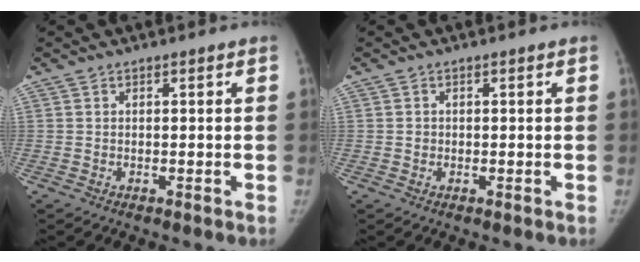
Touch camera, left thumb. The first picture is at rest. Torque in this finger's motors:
{"motor_torque": [-0.35, 0.06, 0.32, -0.15, -0.05]}